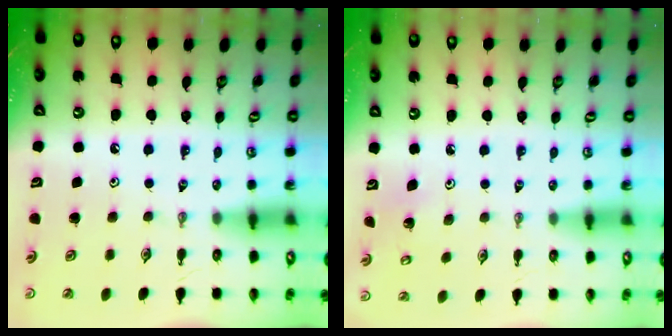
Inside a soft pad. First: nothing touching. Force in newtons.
{"total": 2.3, "press": 2.3, "slide": 0.1}